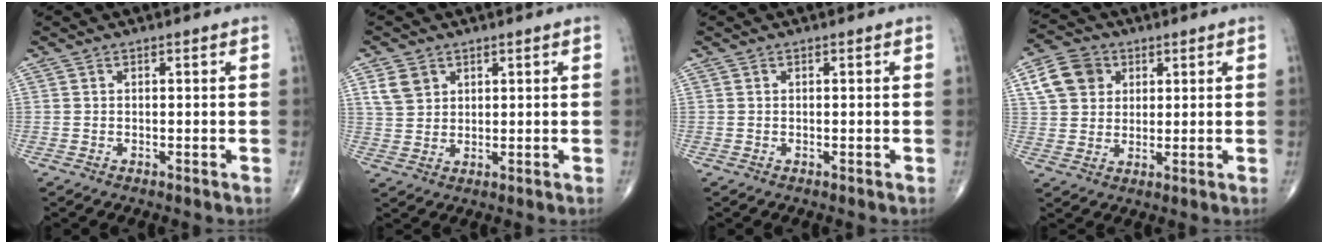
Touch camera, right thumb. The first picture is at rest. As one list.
[{"total": 4.7, "force": [2.3, 3.5, 2.1], "torque": [-0.029, -0.009, 0.051]}, {"total": 0.0}, {"total": 8.6, "force": [3.1, 6.9, 3.9], "torque": [-0.052, -0.001, 0.056]}]